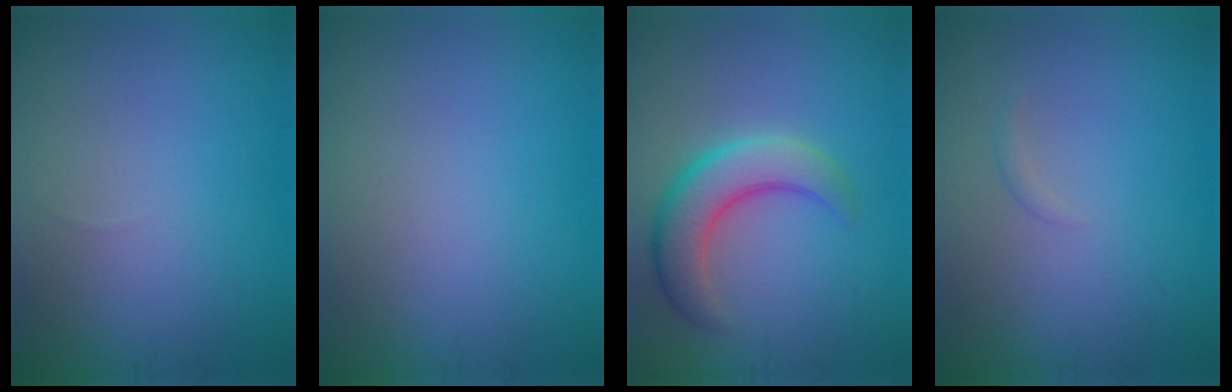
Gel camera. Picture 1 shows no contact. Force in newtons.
{"total": 0.0}
{"total": 5.5, "press": 5.5, "slide": 0.3}
{"total": 0.5, "press": 0.5, "slide": 0.0}